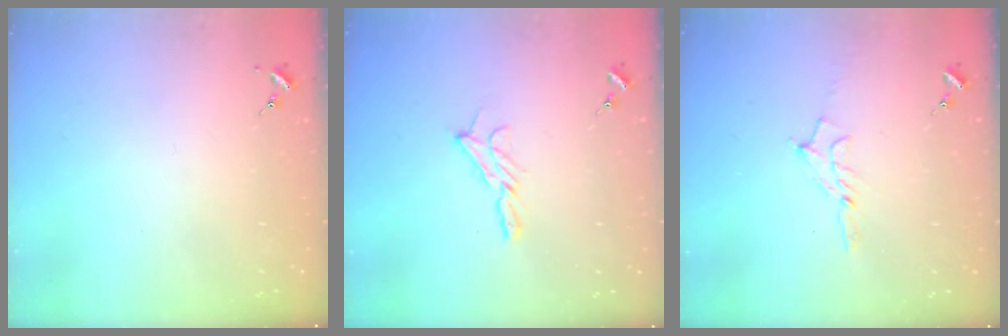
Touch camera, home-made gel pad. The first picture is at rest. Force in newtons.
{"total": 7.9, "press": 7.9, "slide": 0.2}
{"total": 6.4, "press": 6.4, "slide": 0.7}